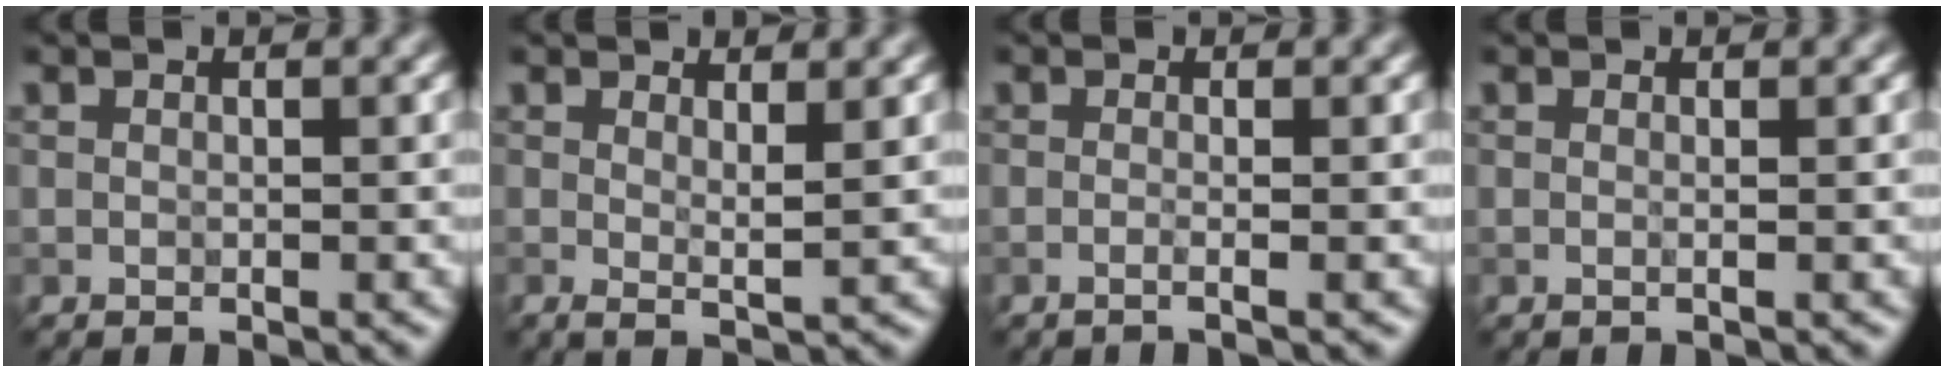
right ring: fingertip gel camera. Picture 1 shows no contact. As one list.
[{"total": 1.7, "force": [0.8, 0.3, 1.5], "torque": [-0.021, -0.007, 0.013]}, {"total": 2.2, "force": [0.0, 1.1, 1.9], "torque": [-0.003, -0.009, -0.028]}, {"total": 0.8, "force": [0.0, 0.3, 0.7], "torque": [-0.007, -0.005, -0.006]}]